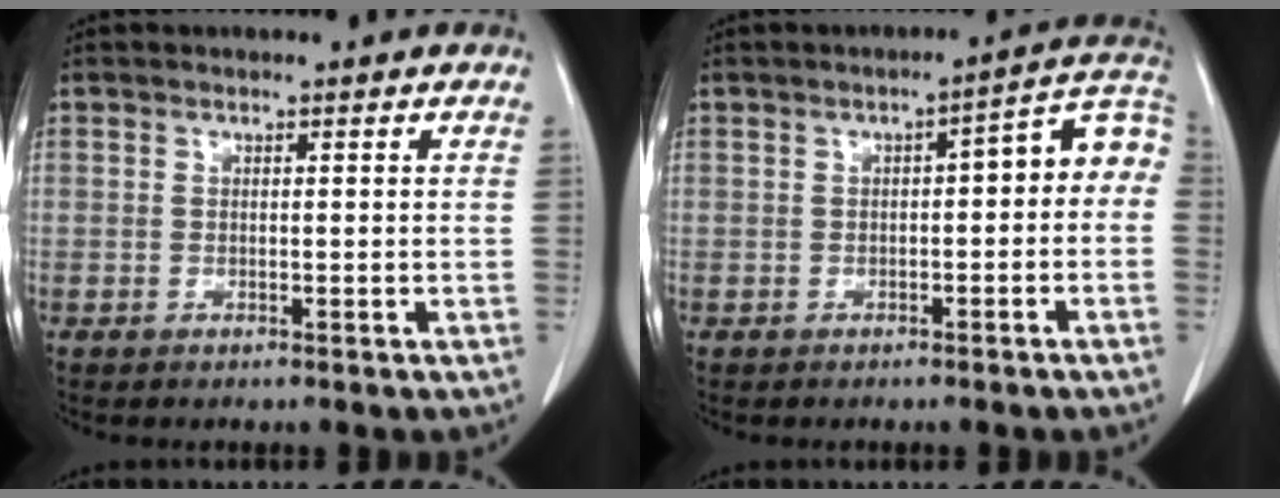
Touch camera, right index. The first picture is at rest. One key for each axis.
{"total": 7.5, "fx": -0.4, "fy": 2.6, "fz": 7.0, "tx": -0.090, "ty": 0.040, "tz": -0.008}